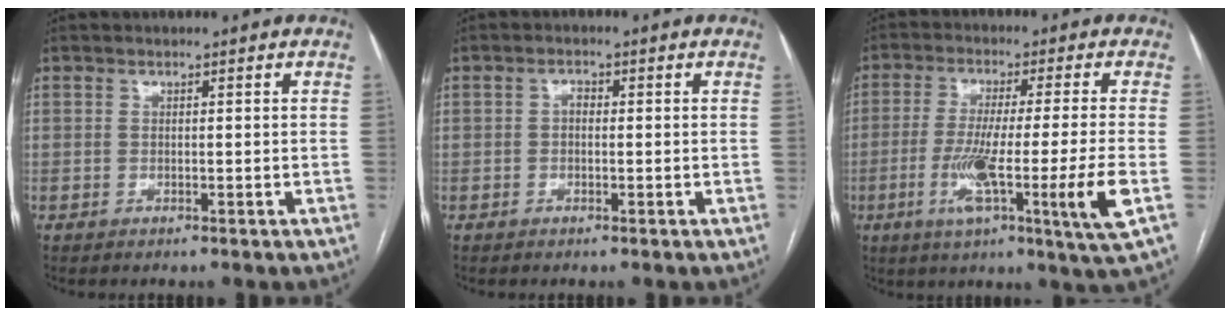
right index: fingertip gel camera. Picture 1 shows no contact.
{"total": 1.3, "force": [0.0, 0.9, 0.9], "torque": [-0.011, 0.006, -0.004]}
{"total": 13.7, "force": [-3.9, -1.3, 13.1], "torque": [-0.237, -0.031, -0.071]}